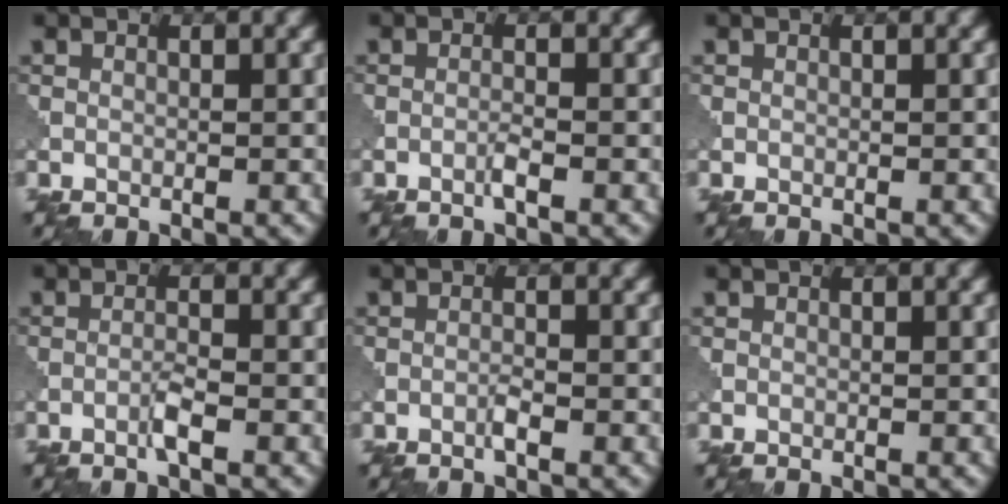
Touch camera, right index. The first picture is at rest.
{"total": 1.1, "force": [-0.6, 0.0, 0.9], "torque": [-0.017, 0.004, -0.015]}
{"total": 0.0}
{"total": 1.6, "force": [-0.8, 0.0, 1.3], "torque": [-0.026, 0.005, -0.020]}
{"total": 1.0, "force": [-0.6, 0.1, 0.8], "torque": [-0.016, 0.002, -0.013]}
{"total": 0.0}